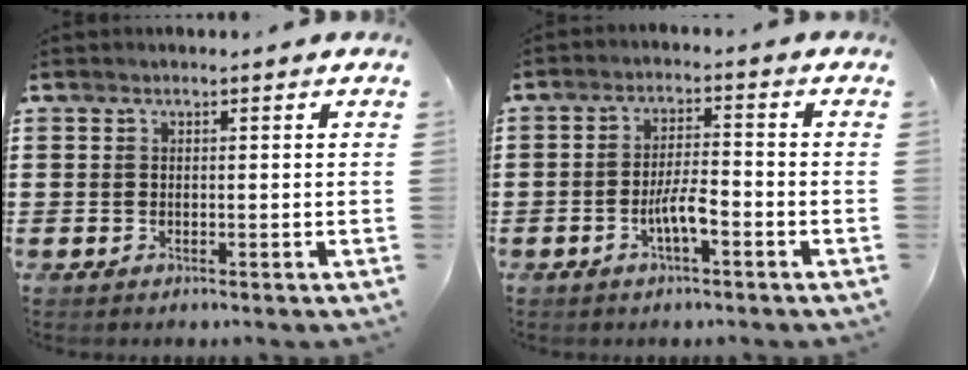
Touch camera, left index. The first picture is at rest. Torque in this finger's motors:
{"motor_torque": [0.25, 0.14, 0.23, 0.06]}